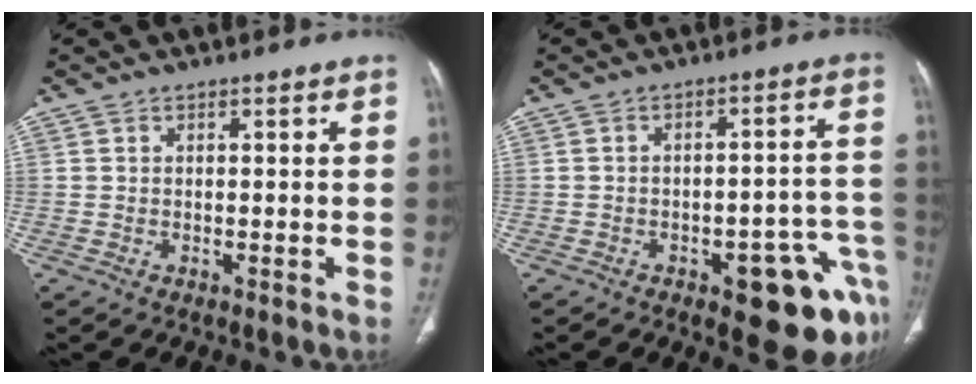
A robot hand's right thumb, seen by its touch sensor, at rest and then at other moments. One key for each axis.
{"total": 14.3, "fx": -7.1, "fy": 5.1, "fz": 11.3, "tx": -0.073, "ty": 0.049, "tz": -0.075}